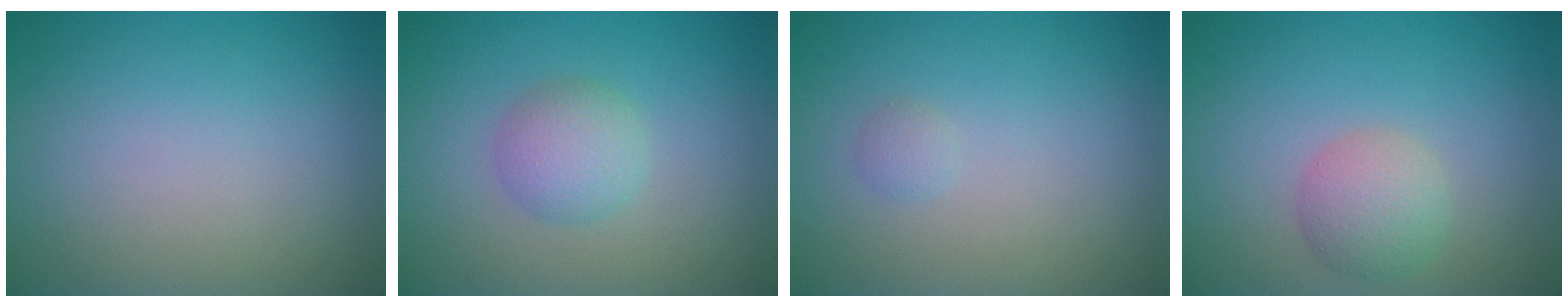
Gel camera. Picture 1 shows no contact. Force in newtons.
{"total": 2.7, "press": 2.7, "slide": 0.0}
{"total": 0.7, "press": 0.7, "slide": 0.0}
{"total": 2.9, "press": 2.9, "slide": 0.1}